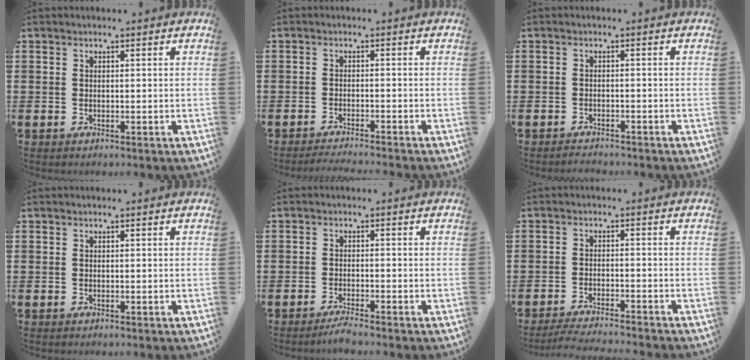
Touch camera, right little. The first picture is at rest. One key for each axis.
{"total": 1.5, "fx": -1.4, "fy": -0.2, "fz": 0.4, "tx": -0.006, "ty": 0.000, "tz": -0.027}
{"total": 1.2, "fx": -1.2, "fy": 0.0, "fz": -0.1, "tx": -0.003, "ty": 0.002, "tz": -0.024}
{"total": 0.0}
{"total": 1.9, "fx": -1.5, "fy": 0.0, "fz": 1.1, "tx": -0.018, "ty": 0.003, "tz": -0.030}
{"total": 2.8, "fx": -2.7, "fy": -0.3, "fz": 0.9, "tx": -0.012, "ty": 0.000, "tz": -0.052}